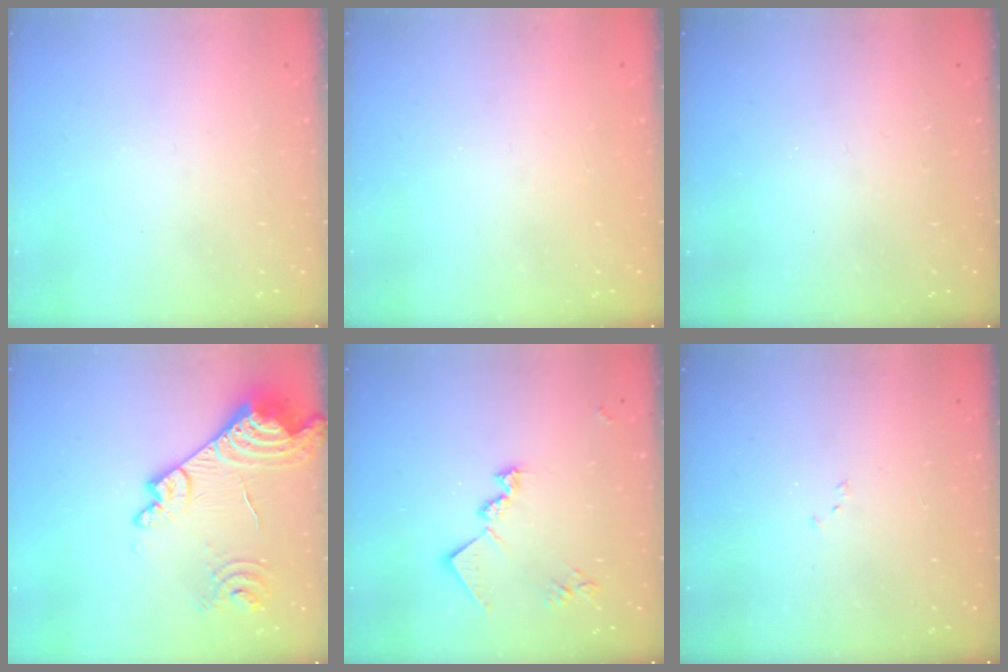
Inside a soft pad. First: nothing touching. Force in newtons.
{"total": 1.0, "press": 1.0, "slide": 0.2}
{"total": 1.3, "press": 1.2, "slide": 0.2}
{"total": 19.0, "press": 18.9, "slide": 1.8}
{"total": 13.0, "press": 13.0, "slide": 0.3}
{"total": 6.7, "press": 6.6, "slide": 0.9}